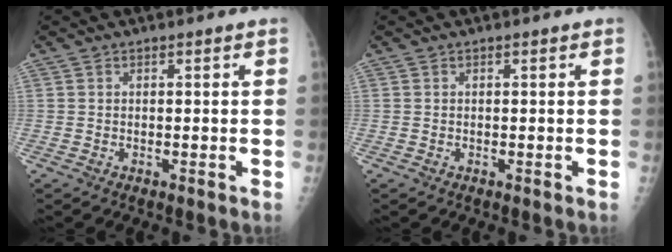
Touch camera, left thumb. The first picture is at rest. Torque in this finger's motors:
{"motor_torque": [-0.05, 0.21, -0.15, -0.03, 0.01]}